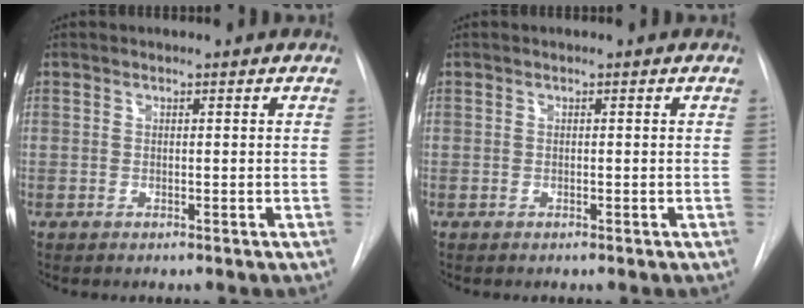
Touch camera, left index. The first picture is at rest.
{"total": 0.0}